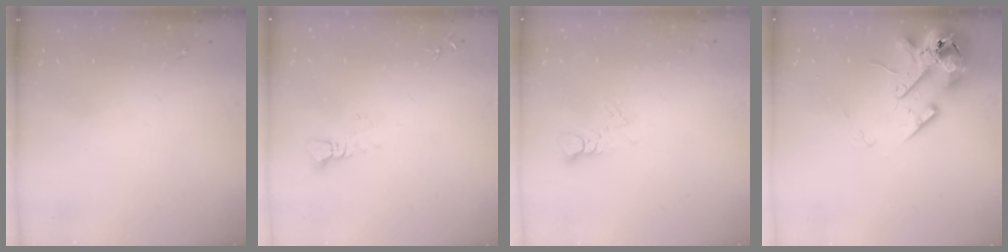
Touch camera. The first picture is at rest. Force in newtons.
{"total": 2.5, "press": 2.5, "slide": 0.1}
{"total": 2.9, "press": 2.9, "slide": 0.2}
{"total": 15.8, "press": 15.5, "slide": 2.8}